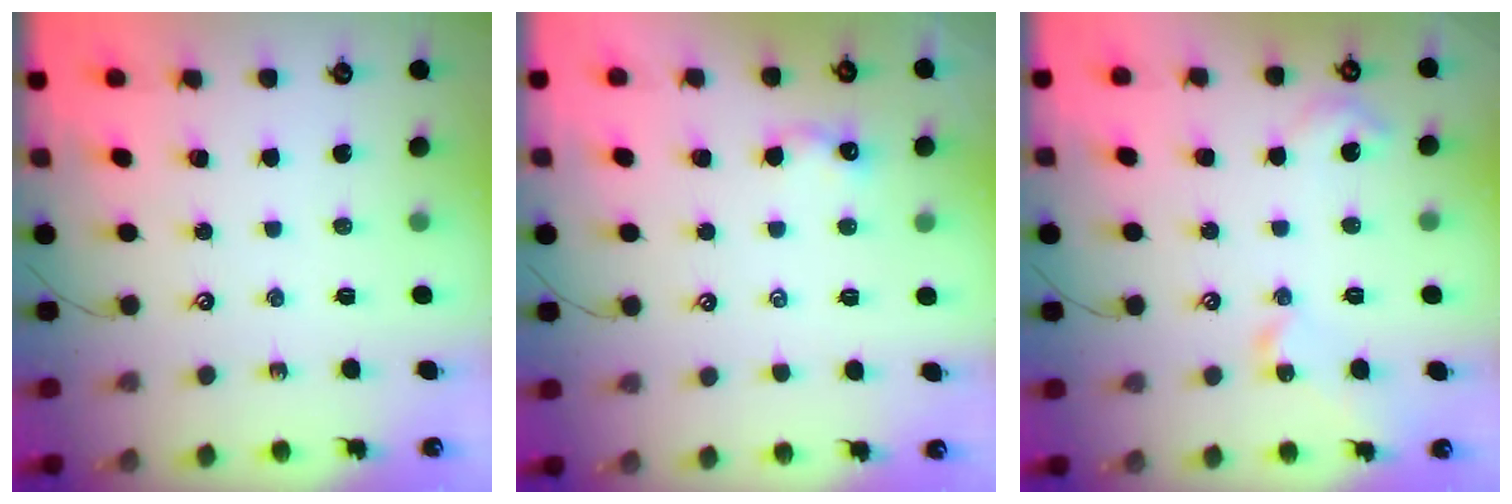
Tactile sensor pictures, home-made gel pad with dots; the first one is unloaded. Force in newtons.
{"total": 0.7, "press": 0.5, "slide": 0.5}
{"total": 5.4, "press": 5.4, "slide": 0.7}